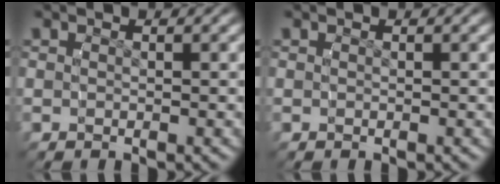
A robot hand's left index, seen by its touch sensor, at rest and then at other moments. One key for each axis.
{"total": 0.0}